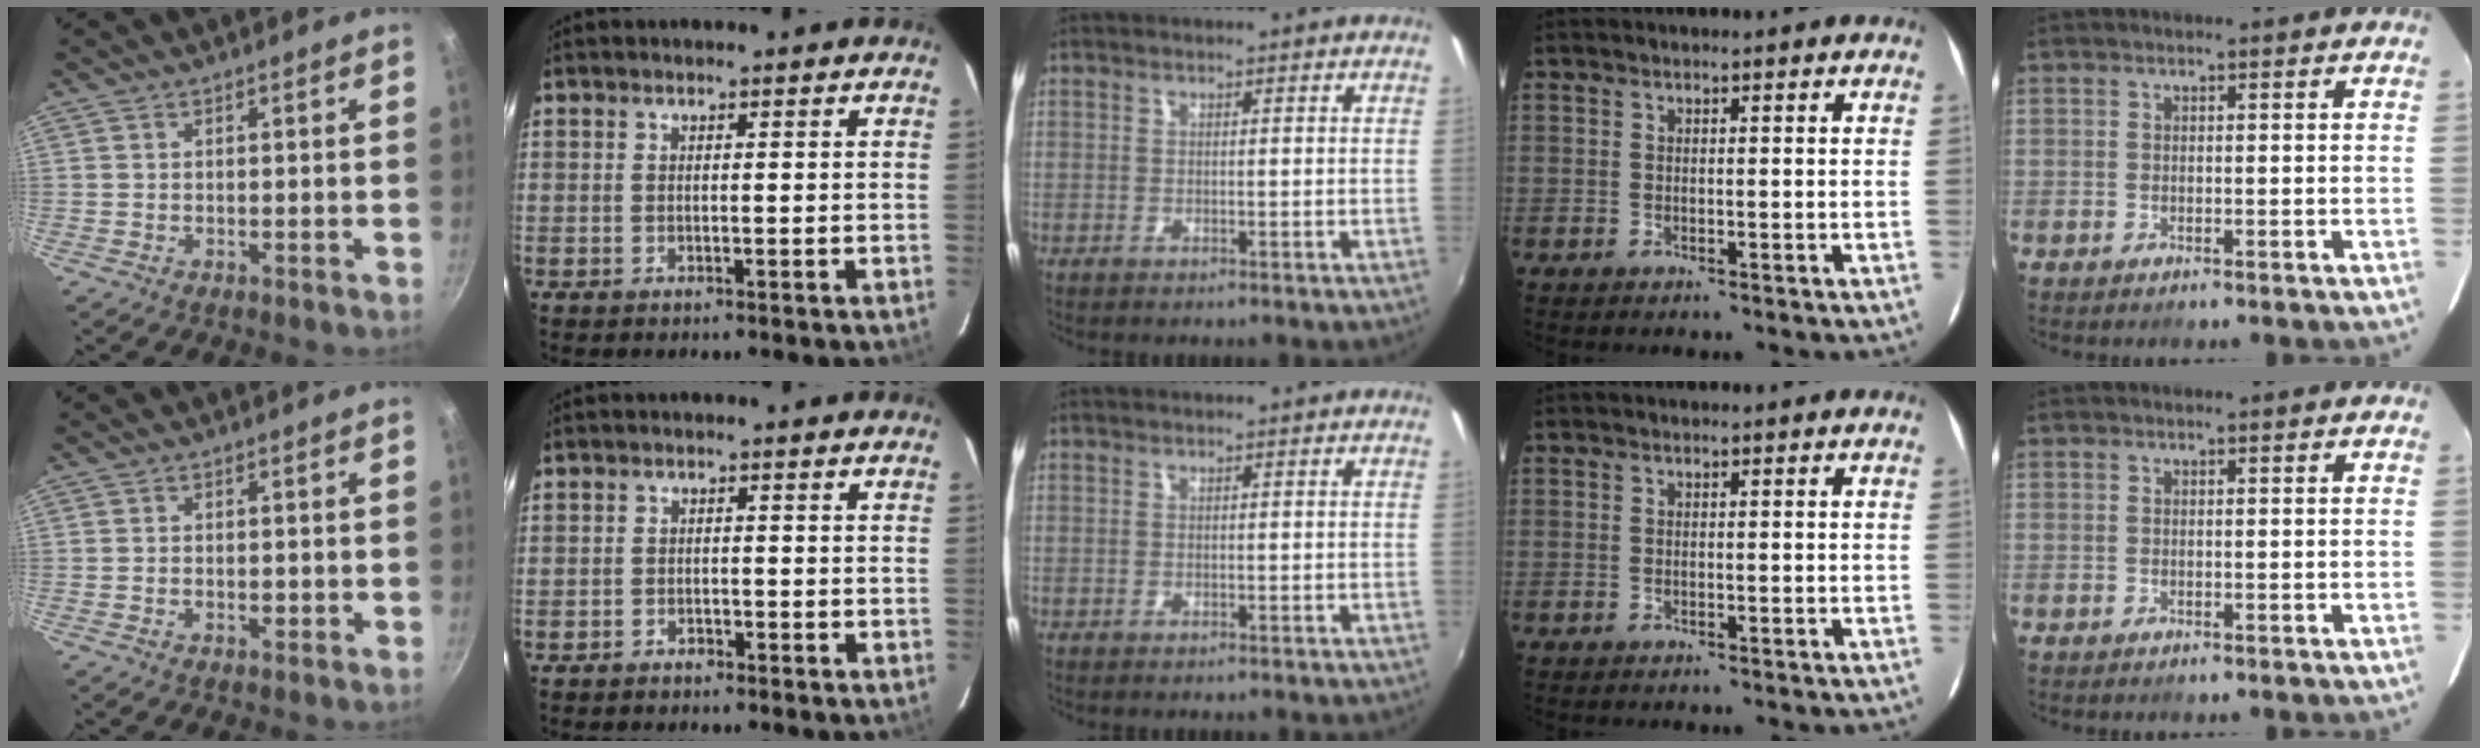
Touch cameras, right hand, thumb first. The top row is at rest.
{"thumb": {"total": 1.5, "force": [-0.4, 0.9, 1.1], "torque": [-0.017, 0.002, -0.008]}, "index": {"total": 1.8, "force": [-1.6, 0.9, 0.2], "torque": [-0.010, 0.003, -0.028]}}